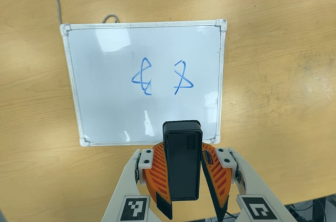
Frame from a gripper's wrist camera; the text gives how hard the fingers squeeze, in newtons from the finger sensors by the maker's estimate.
{"total": 8.1, "left": 8.3, "right": 8.0}